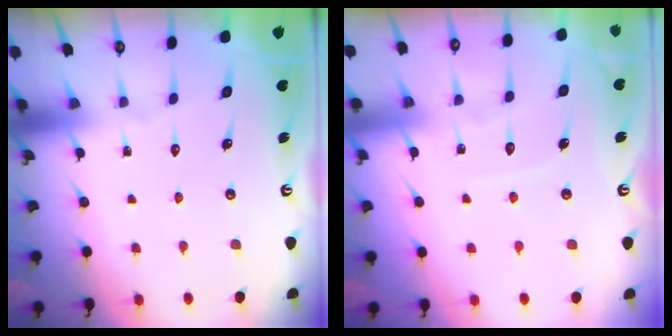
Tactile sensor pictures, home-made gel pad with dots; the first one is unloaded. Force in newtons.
{"total": 5.6, "press": 5.6, "slide": 0.5}